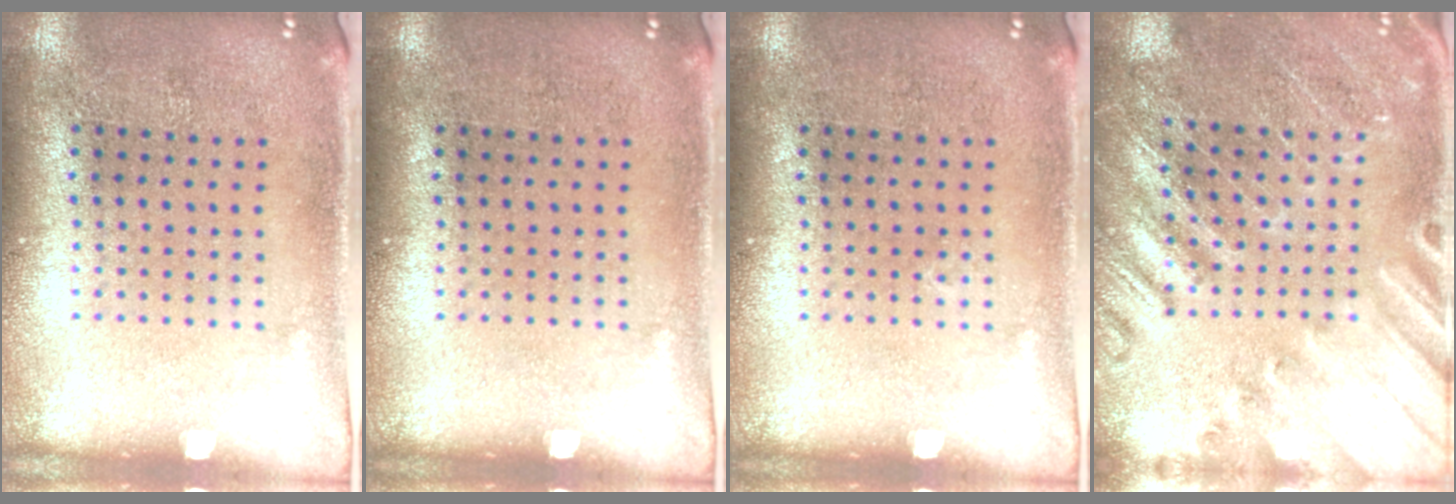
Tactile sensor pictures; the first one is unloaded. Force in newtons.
{"total": 0.0}
{"total": 0.0}
{"total": 2.5, "press": 2.5, "slide": 0.2}